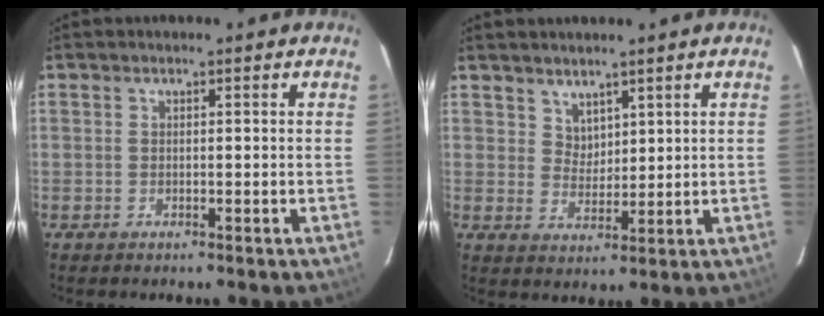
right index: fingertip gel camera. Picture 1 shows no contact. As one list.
[{"total": 3.6, "force": [2.8, 2.2, 0.6], "torque": [-0.002, 0.006, 0.057]}]